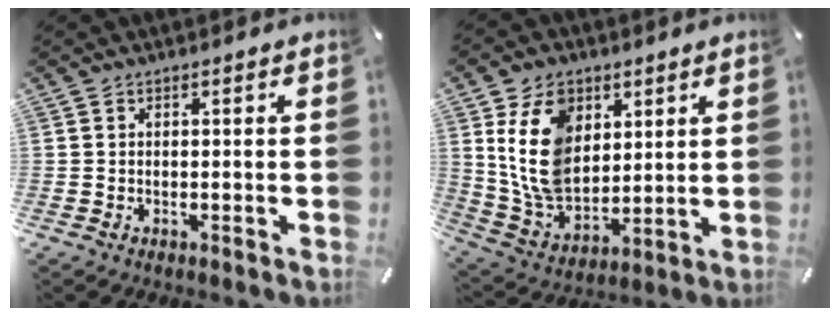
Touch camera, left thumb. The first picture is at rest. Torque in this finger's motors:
{"motor_torque": [0.87, 0.53, 1.96, -0.61, 0.64]}